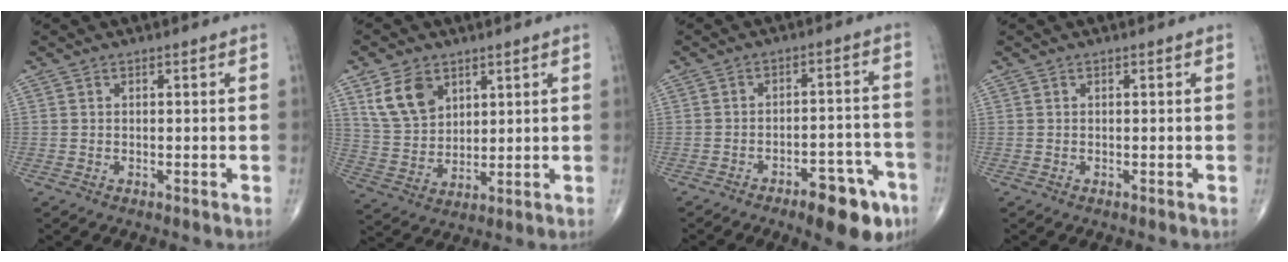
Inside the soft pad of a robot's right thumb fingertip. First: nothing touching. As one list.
[{"total": 9.7, "force": [5.0, 6.6, 5.2], "torque": [-0.081, -0.021, 0.107]}, {"total": 11.3, "force": [-6.8, 4.2, 8.0], "torque": [-0.085, 0.045, -0.089]}, {"total": 0.0}]